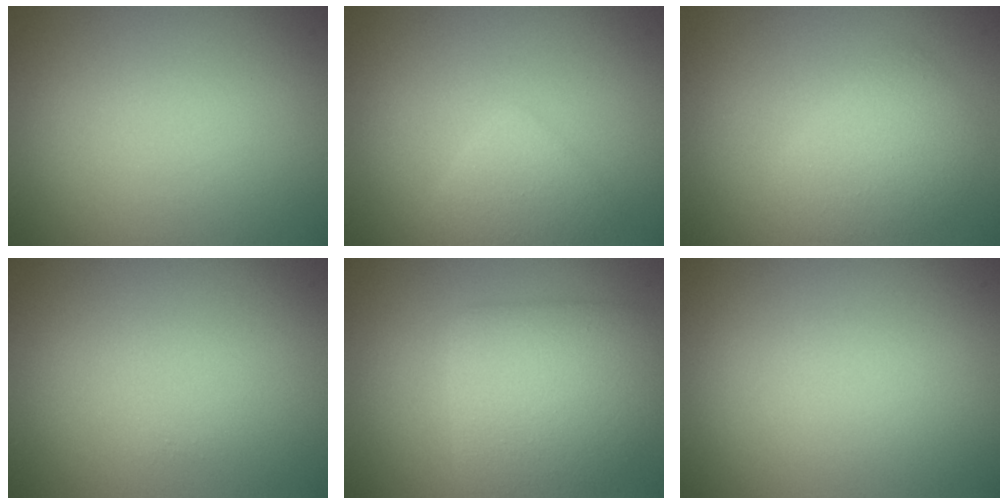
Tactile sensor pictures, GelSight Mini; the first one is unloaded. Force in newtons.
{"total": 2.3, "press": 2.3, "slide": 0.1}
{"total": 2.8, "press": 2.8, "slide": 0.2}
{"total": 0.0}
{"total": 5.3, "press": 5.3, "slide": 0.2}
{"total": 0.0}